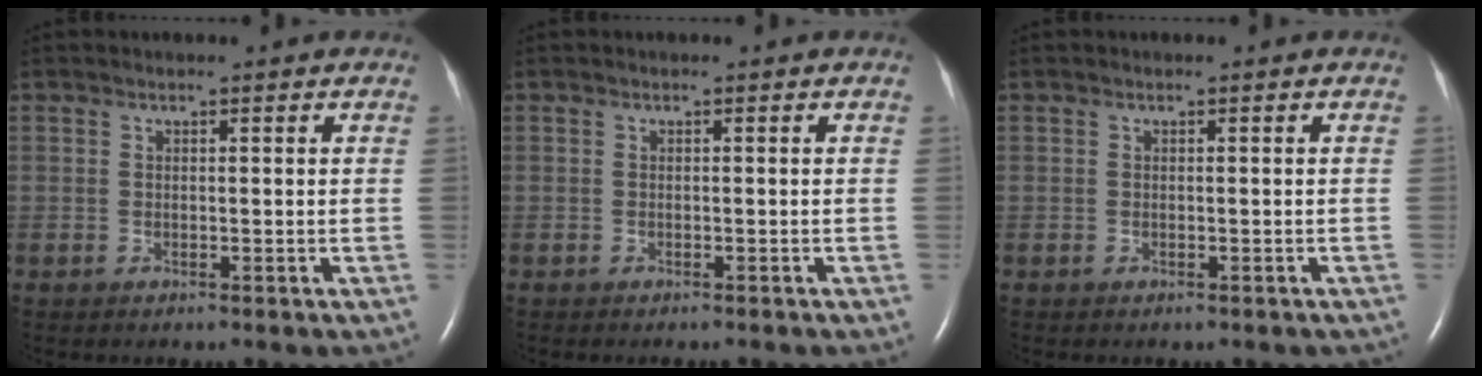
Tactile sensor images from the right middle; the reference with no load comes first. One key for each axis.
{"total": 1.2, "fx": -1.1, "fy": 0.0, "fz": 0.4, "tx": -0.006, "ty": -0.001, "tz": -0.013}
{"total": 1.6, "fx": -1.3, "fy": 0.6, "fz": 0.7, "tx": -0.010, "ty": -0.003, "tz": -0.013}